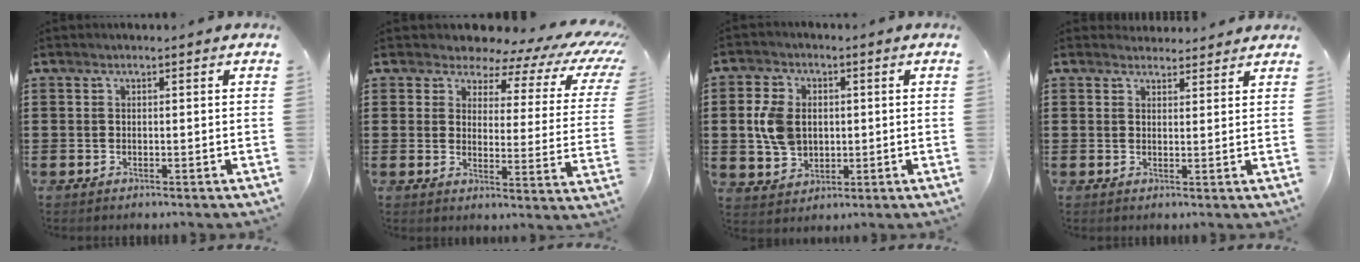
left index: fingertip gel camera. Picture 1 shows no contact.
{"total": 5.3, "force": [4.2, 2.1, 2.4], "torque": [-0.065, -0.026, 0.066]}
{"total": 7.0, "force": [0.6, 5.3, 4.6], "torque": [-0.127, 0.007, 0.003]}
{"total": 2.5, "force": [2.5, 0.5, 0.0], "torque": [-0.007, -0.005, 0.048]}